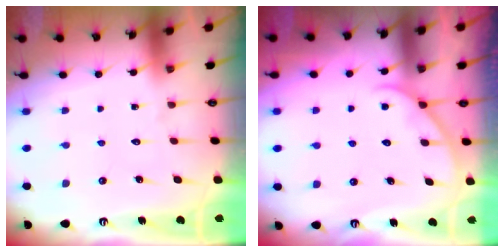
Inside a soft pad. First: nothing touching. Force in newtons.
{"total": 3.3, "press": 3.3, "slide": 0.4}